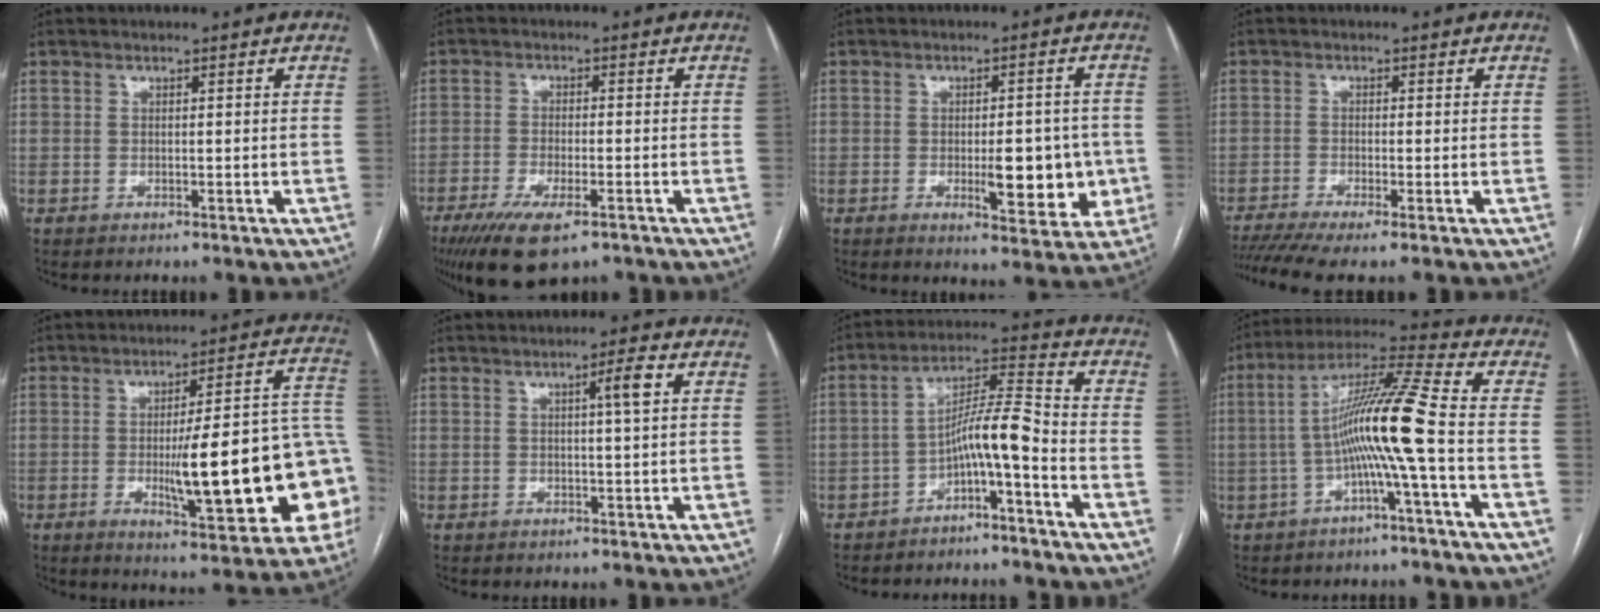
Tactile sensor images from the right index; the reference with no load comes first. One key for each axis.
{"total": 10.2, "fx": -6.7, "fy": 3.0, "fz": 7.1, "tx": -0.122, "ty": -0.019, "tz": -0.108}
{"total": 9.1, "fx": -1.7, "fy": 3.4, "fz": 8.2, "tx": -0.099, "ty": 0.001, "tz": -0.014}
{"total": 6.6, "fx": -4.8, "fy": 0.1, "fz": 4.4, "tx": -0.078, "ty": -0.007, "tz": -0.082}
{"total": 21.5, "fx": -3.9, "fy": 4.0, "fz": 20.8, "tx": -0.213, "ty": 0.026, "tz": -0.040}
{"total": 3.1, "fx": 0.8, "fy": -0.4, "fz": 3.0, "tx": -0.048, "ty": 0.002, "tz": 0.013}
{"total": 8.0, "fx": -3.8, "fy": 0.4, "fz": 7.0, "tx": -0.120, "ty": 0.027, "tz": -0.066}
{"total": 11.9, "fx": -2.2, "fy": -1.6, "fz": 11.6, "tx": -0.212, "ty": 0.027, "tz": -0.046}